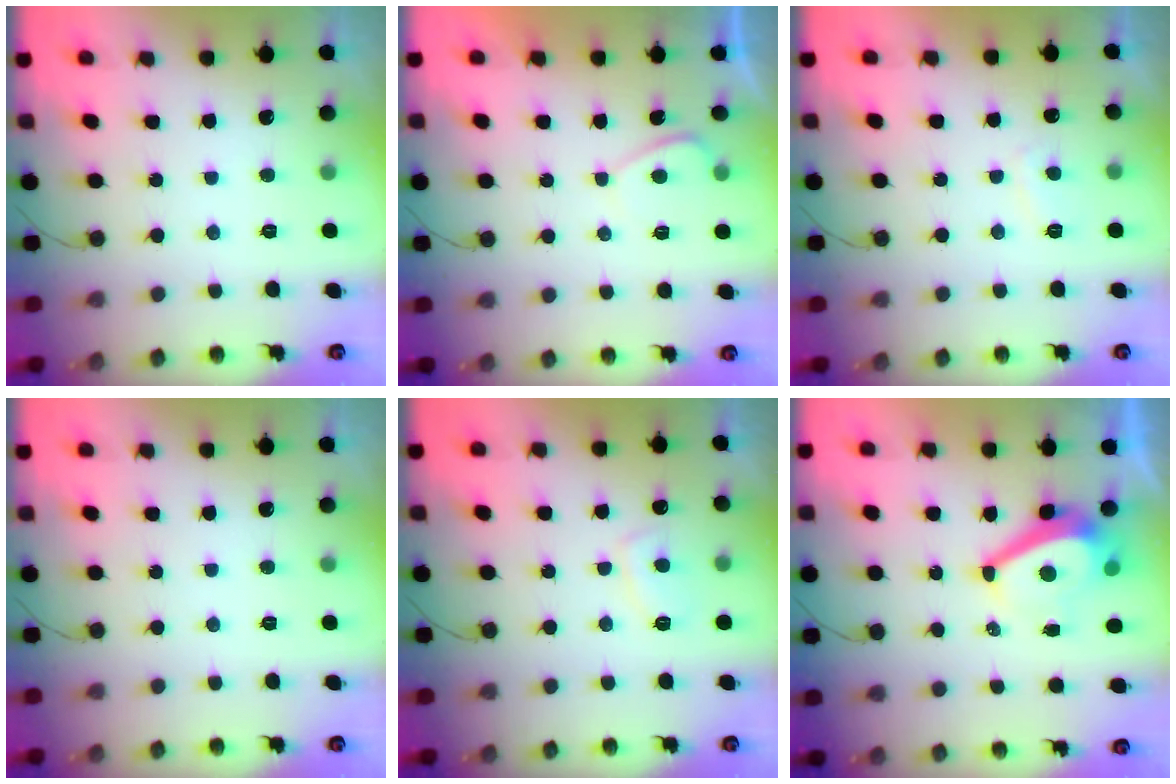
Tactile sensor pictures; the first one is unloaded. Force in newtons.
{"total": 0.9, "press": 0.7, "slide": 0.5}
{"total": 2.6, "press": 2.5, "slide": 0.8}
{"total": 0.0}
{"total": 4.0, "press": 3.9, "slide": 0.8}
{"total": 7.1, "press": 7.1, "slide": 0.8}